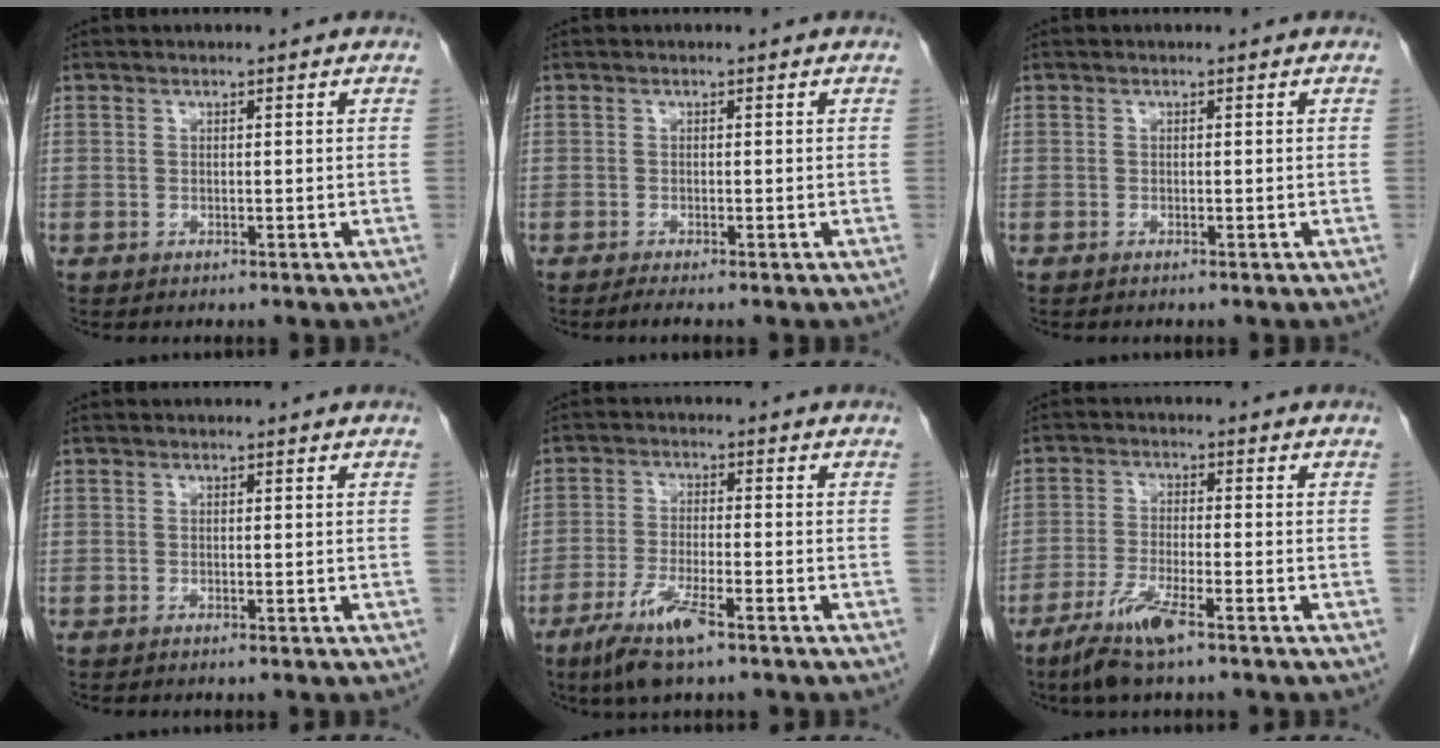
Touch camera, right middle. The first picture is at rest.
{"total": 1.2, "force": [-0.9, -0.3, 0.7], "torque": [-0.018, -0.004, -0.019]}
{"total": 0.0}
{"total": 0.0}
{"total": 7.5, "force": [-4.9, 0.8, 5.7], "torque": [-0.121, -0.016, -0.088]}
{"total": 6.8, "force": [-4.5, 0.5, 5.0], "torque": [-0.110, -0.015, -0.086]}